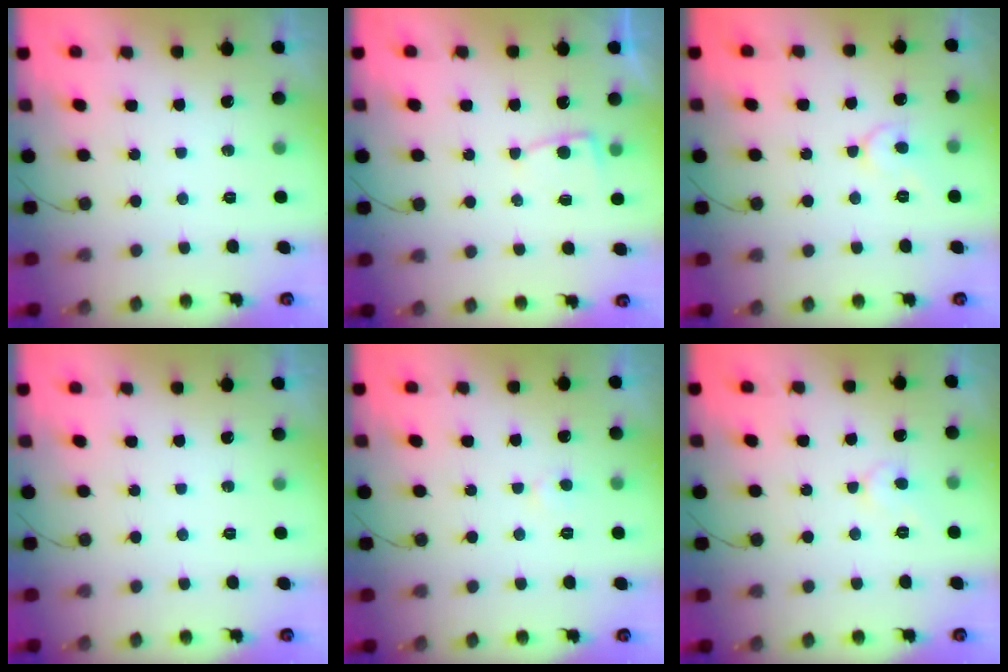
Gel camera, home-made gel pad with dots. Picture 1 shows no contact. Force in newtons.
{"total": 4.4, "press": 4.4, "slide": 0.5}
{"total": 5.9, "press": 5.9, "slide": 0.8}
{"total": 0.0}
{"total": 3.7, "press": 3.7, "slide": 0.4}
{"total": 5.3, "press": 5.3, "slide": 0.4}